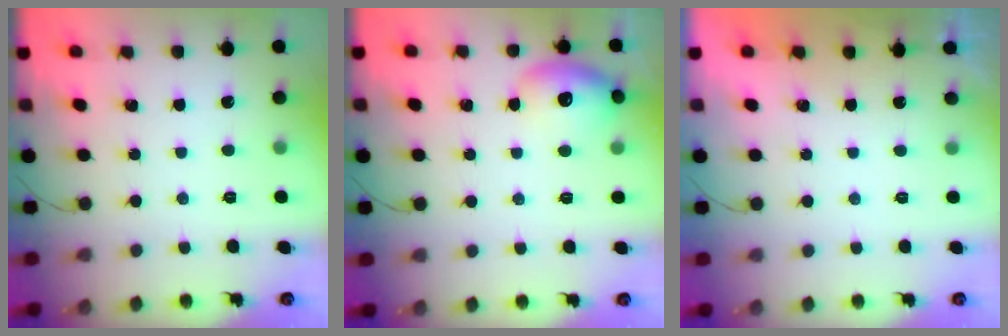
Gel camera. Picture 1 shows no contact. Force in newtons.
{"total": 11.5, "press": 11.4, "slide": 1.3}
{"total": 0.0}